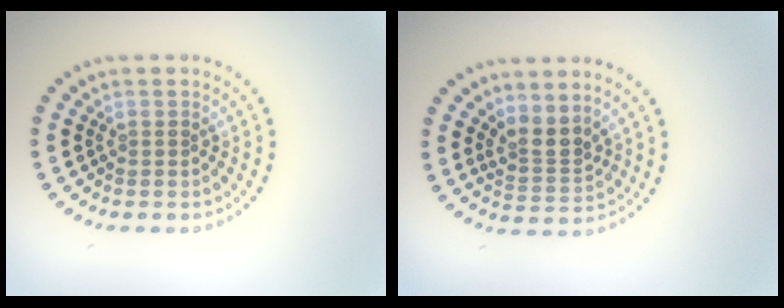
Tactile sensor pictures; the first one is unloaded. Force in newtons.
{"total": 2.6, "press": 1.9, "slide": 1.7}